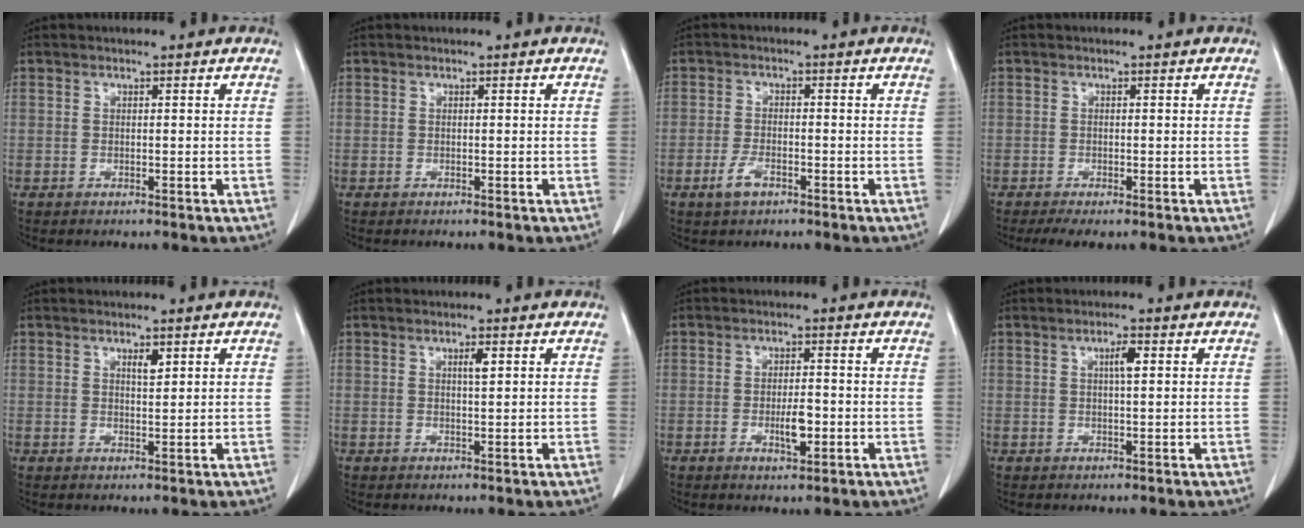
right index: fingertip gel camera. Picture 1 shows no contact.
{"total": 0.0}
{"total": 3.2, "force": [-1.9, 1.2, 2.2], "torque": [-0.050, 0.000, -0.035]}
{"total": 2.3, "force": [-1.5, 0.5, 1.6], "torque": [-0.033, -0.008, -0.027]}
{"total": 1.7, "force": [1.0, 0.5, 1.3], "torque": [-0.024, -0.003, 0.016]}
{"total": 1.7, "force": [0.6, 0.2, 1.5], "torque": [-0.029, -0.001, 0.010]}
{"total": 3.8, "force": [-1.0, 1.1, 3.5], "torque": [-0.065, 0.000, -0.012]}
{"total": 2.4, "force": [0.8, 0.3, 2.3], "torque": [-0.041, 0.001, 0.012]}